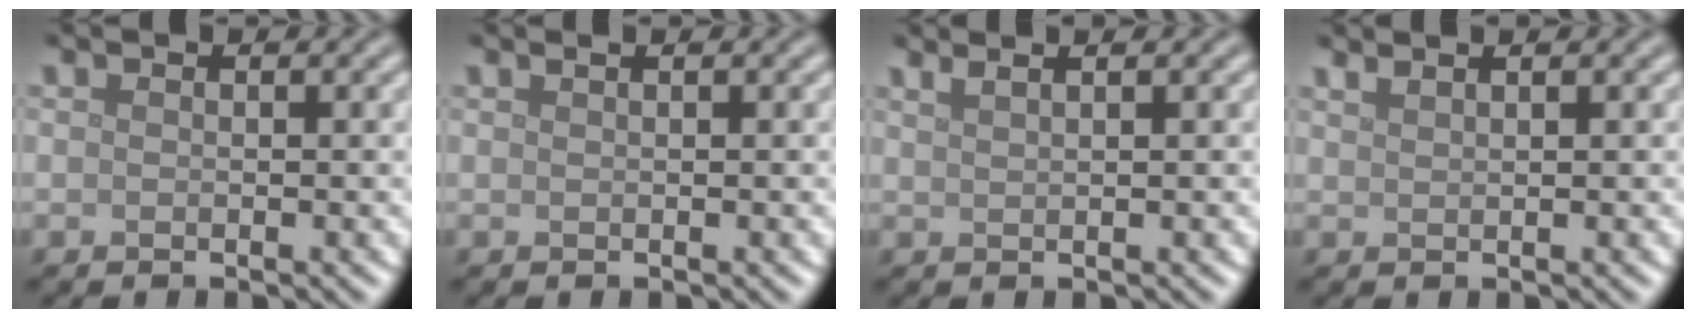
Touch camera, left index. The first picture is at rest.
{"total": 0.9, "force": [0.6, 0.3, 0.6], "torque": [-0.007, 0.000, 0.005]}
{"total": 3.0, "force": [2.1, 1.2, 1.7], "torque": [-0.007, 0.014, 0.004]}
{"total": 2.2, "force": [1.7, 0.8, 1.2], "torque": [-0.004, 0.004, 0.008]}